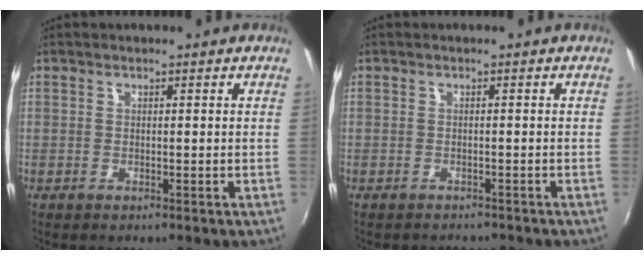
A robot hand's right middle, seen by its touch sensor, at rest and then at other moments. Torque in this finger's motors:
{"motor_torque": [0.01, -0.01, -0.03, 0.00]}